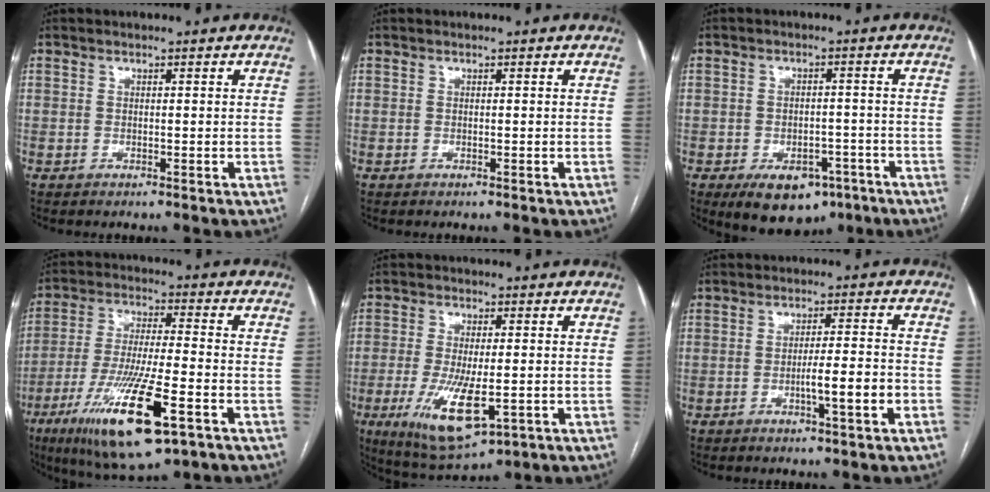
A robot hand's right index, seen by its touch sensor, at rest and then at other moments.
{"total": 0.0}
{"total": 9.0, "force": [-5.4, 5.4, 4.6], "torque": [-0.057, 0.007, -0.070]}
{"total": 17.3, "force": [-8.3, 2.7, 15.0], "torque": [-0.298, -0.036, -0.139]}
{"total": 10.9, "force": [-3.3, 3.4, 9.8], "torque": [-0.183, -0.026, -0.042]}
{"total": 5.6, "force": [-2.2, 0.1, 5.2], "torque": [-0.080, 0.001, -0.032]}